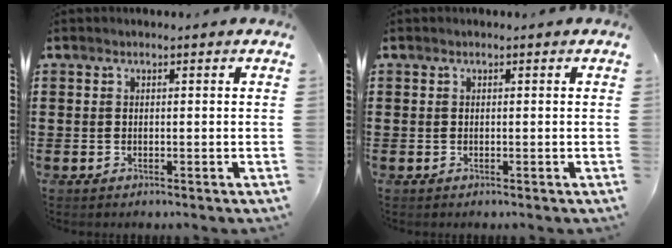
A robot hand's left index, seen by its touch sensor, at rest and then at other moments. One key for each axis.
{"total": 0.0}